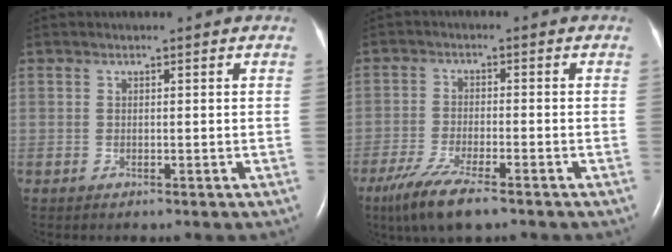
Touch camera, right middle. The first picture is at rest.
{"total": 8.5, "force": [-5.9, 1.4, 6.0], "torque": [-0.119, -0.022, -0.100]}